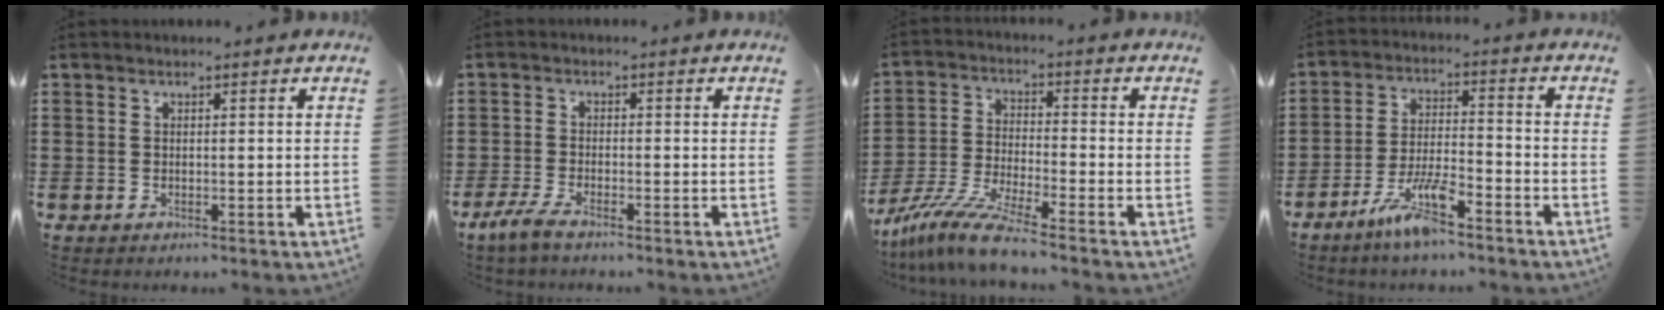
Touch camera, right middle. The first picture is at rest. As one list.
[{"total": 2.9, "force": [-2.2, 0.3, 1.9], "torque": [-0.052, -0.008, -0.047]}, {"total": 8.6, "force": [-7.5, 0.0, 4.2], "torque": [-0.100, -0.008, -0.152]}, {"total": 7.4, "force": [-5.3, 1.3, 5.0], "torque": [-0.112, -0.004, -0.103]}]